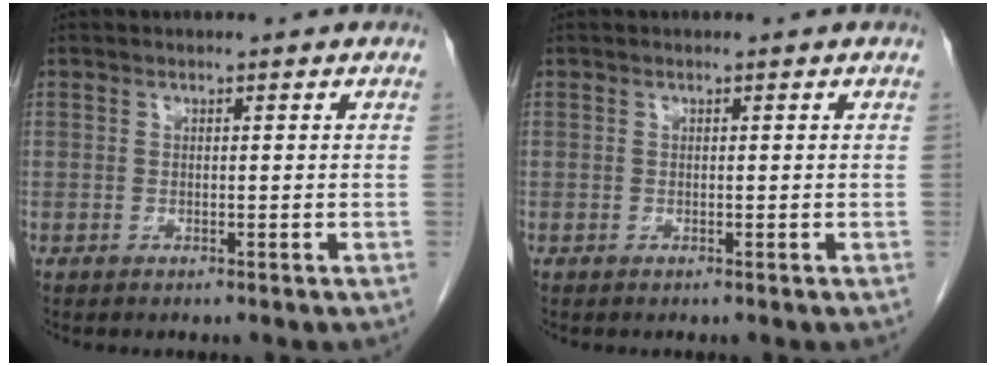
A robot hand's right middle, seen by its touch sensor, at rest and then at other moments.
{"total": 0.0}